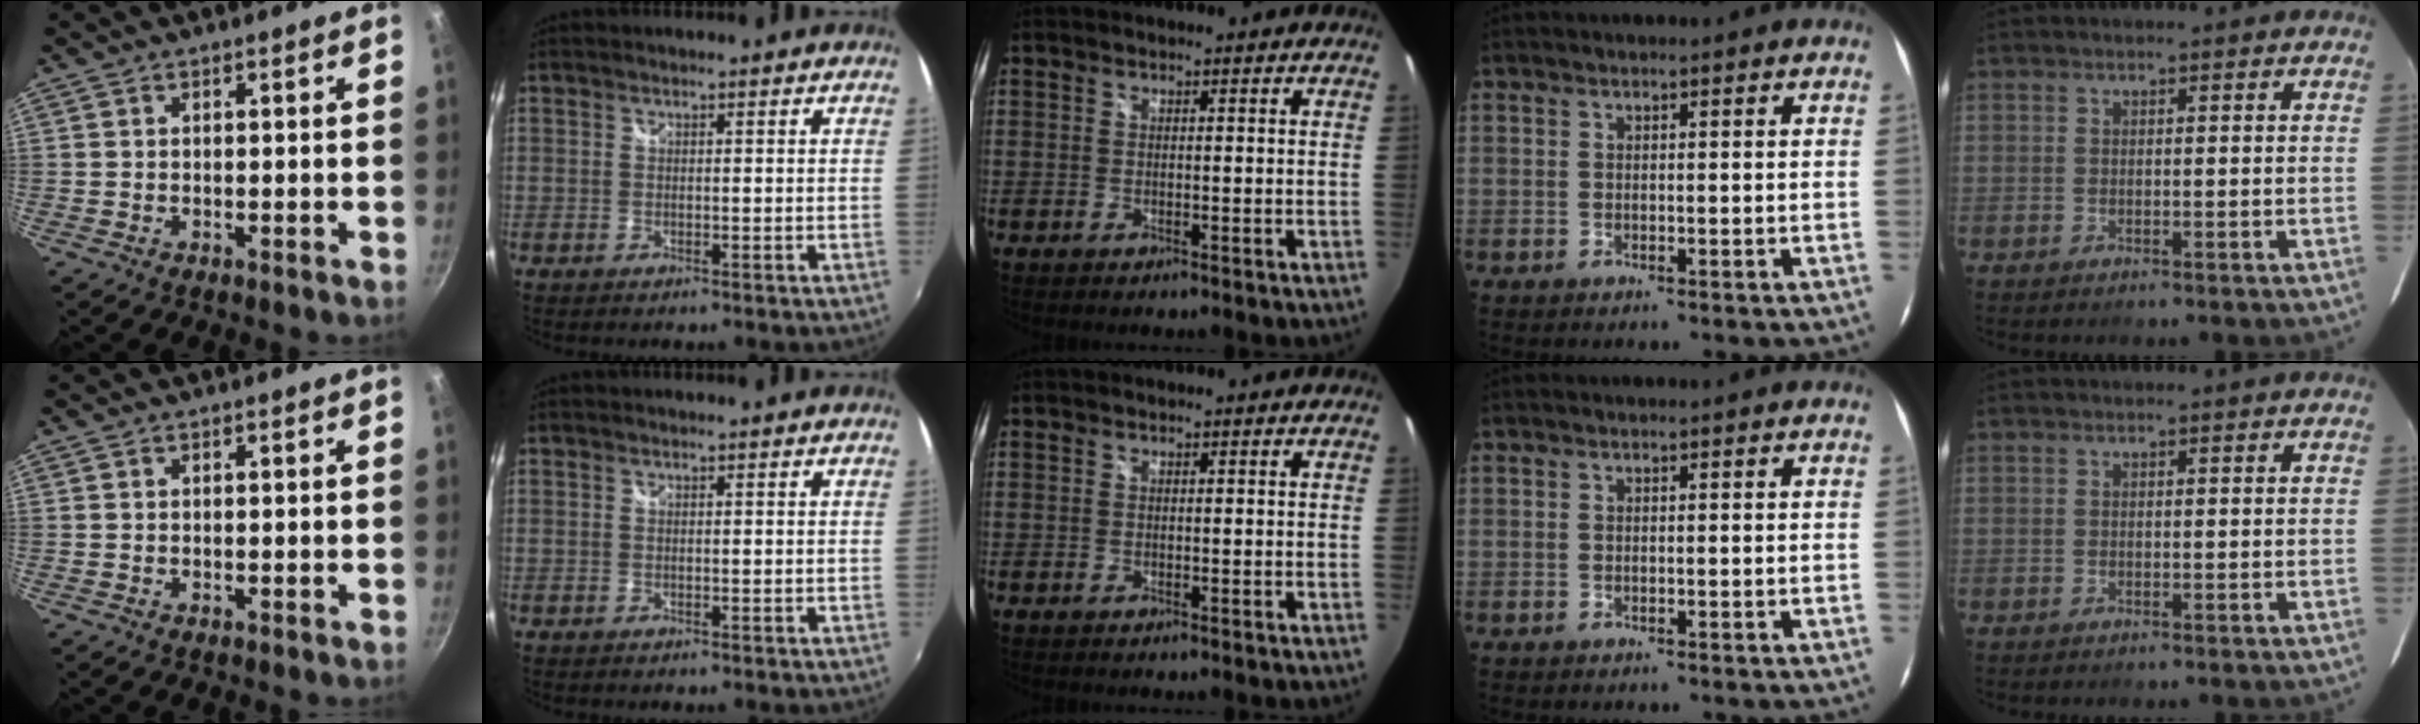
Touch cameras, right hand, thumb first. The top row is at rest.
{}